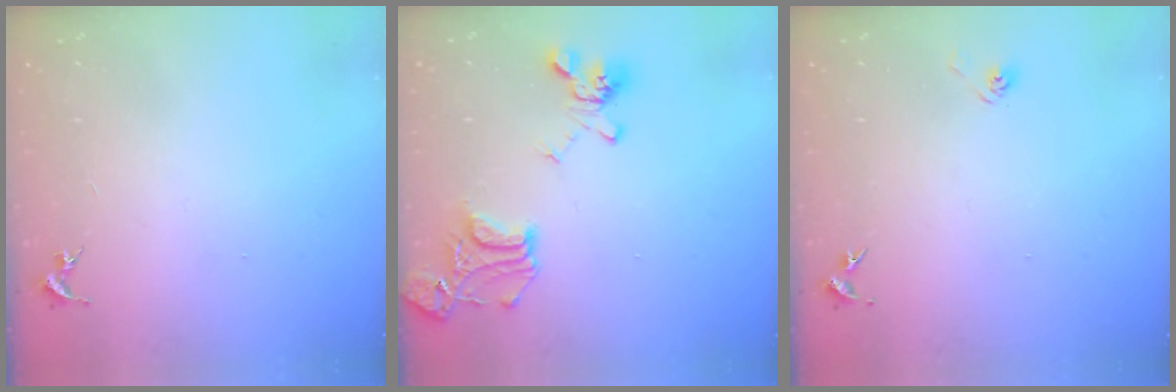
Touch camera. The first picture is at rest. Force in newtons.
{"total": 18.3, "press": 18.2, "slide": 1.7}
{"total": 2.9, "press": 2.5, "slide": 1.5}